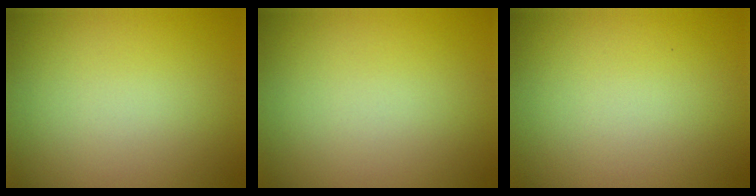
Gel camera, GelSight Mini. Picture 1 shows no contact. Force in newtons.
{"total": 0.0}
{"total": 0.0}